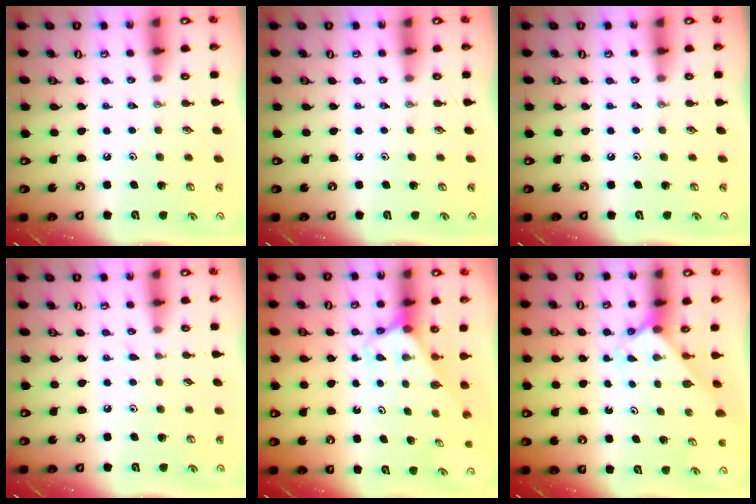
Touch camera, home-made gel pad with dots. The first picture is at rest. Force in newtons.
{"total": 0.0}
{"total": 0.0}
{"total": 4.2, "press": 4.1, "slide": 0.4}
{"total": 2.7, "press": 2.7, "slide": 0.1}
{"total": 2.1, "press": 2.1, "slide": 0.2}